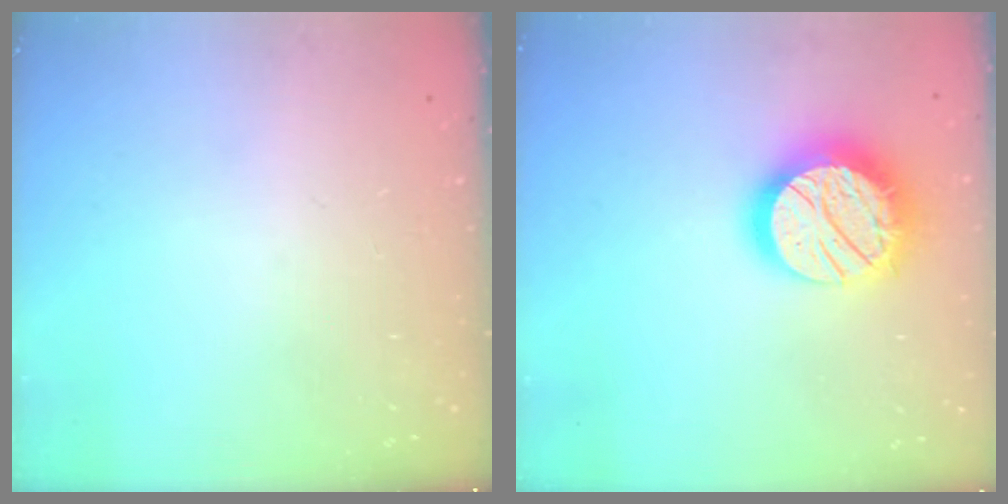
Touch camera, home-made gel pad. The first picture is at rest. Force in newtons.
{"total": 18.7, "press": 18.7, "slide": 1.1}